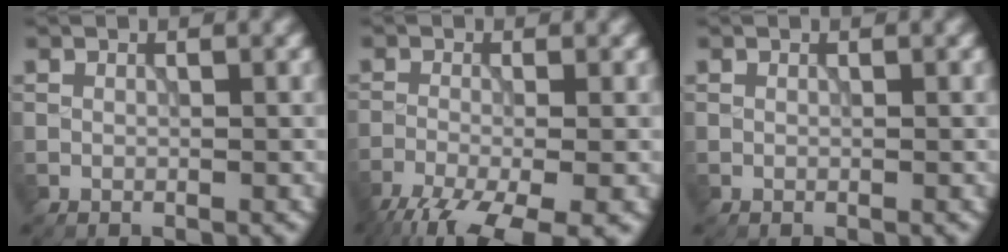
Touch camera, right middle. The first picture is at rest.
{"total": 9.1, "force": [-6.2, 2.7, 6.0], "torque": [-0.114, -0.041, -0.102]}
{"total": 0.0}